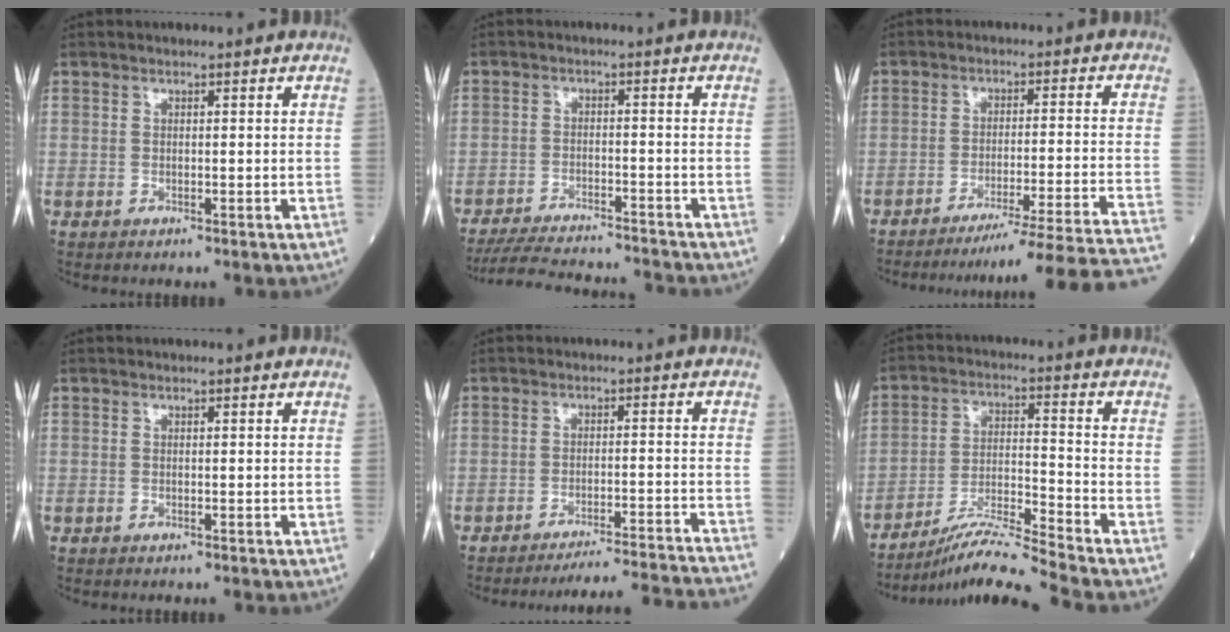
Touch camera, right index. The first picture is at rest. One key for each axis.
{"total": 12.3, "fx": -11.8, "fy": 1.4, "fz": 3.4, "tx": -0.057, "ty": -0.003, "tz": -0.173}
{"total": 22.4, "fx": -20.6, "fy": -3.8, "fz": 7.9, "tx": -0.042, "ty": -0.040, "tz": -0.269}
{"total": 0.0}
{"total": 15.3, "fx": -14.7, "fy": -2.7, "fz": 3.3, "tx": -0.019, "ty": -0.025, "tz": -0.192}
{"total": 9.7, "fx": -8.6, "fy": -2.6, "fz": 3.8, "tx": -0.068, "ty": -0.011, "tz": -0.155}